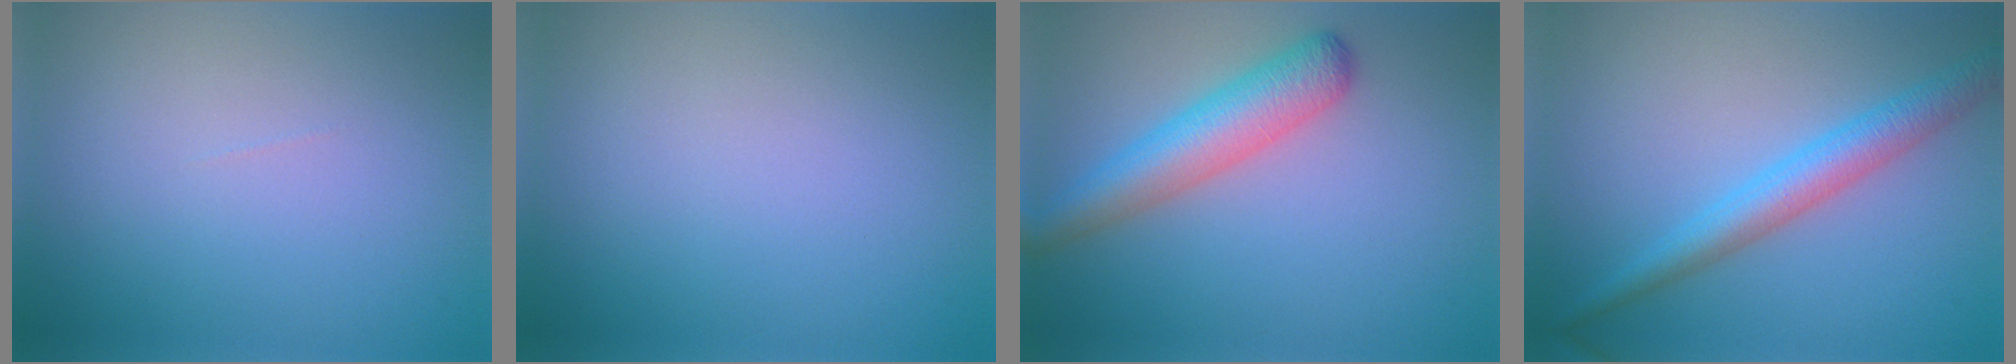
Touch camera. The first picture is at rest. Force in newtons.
{"total": 0.0}
{"total": 5.0, "press": 5.0, "slide": 0.2}
{"total": 3.9, "press": 3.9, "slide": 0.1}